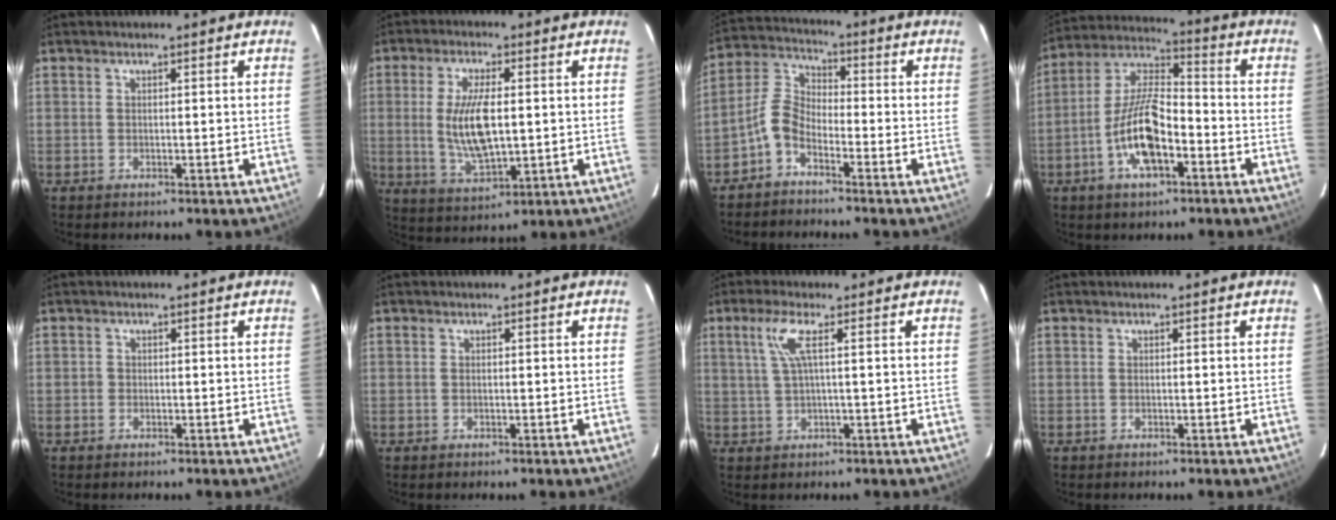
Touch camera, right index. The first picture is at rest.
{"total": 10.9, "force": [0.3, 4.3, 10.1], "torque": [-0.195, -0.007, 0.012]}
{"total": 5.6, "force": [-3.8, 2.7, 3.2], "torque": [-0.076, 0.019, -0.088]}
{"total": 13.1, "force": [-5.0, 5.0, 10.9], "torque": [-0.227, 0.005, -0.095]}
{"total": 0.7, "force": [-0.2, 0.7, 0.0], "torque": [0.002, 0.000, -0.004]}
{"total": 0.0}
{"total": 4.3, "force": [1.2, -0.3, 4.2], "torque": [-0.083, 0.003, 0.030]}
{"total": 0.0}